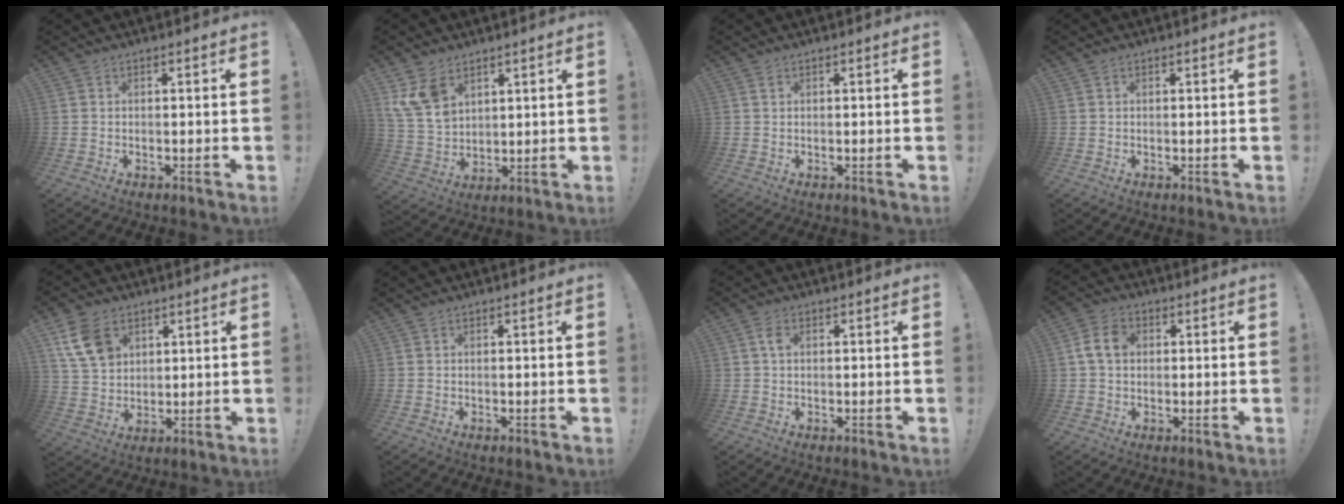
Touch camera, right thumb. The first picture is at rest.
{"total": 10.2, "force": [6.0, 6.6, 4.9], "torque": [-0.115, -0.025, 0.122]}
{"total": 0.8, "force": [0.4, 0.5, 0.4], "torque": [-0.006, 0.001, 0.007]}
{"total": 0.0}
{"total": 12.3, "force": [5.7, 9.0, 6.2], "torque": [-0.108, -0.014, 0.115]}
{"total": 0.0}
{"total": 2.5, "force": [0.6, 1.4, 1.9], "torque": [-0.036, 0.004, 0.009]}
{"total": 7.5, "force": [1.3, 5.5, 5.0], "torque": [-0.087, 0.013, 0.025]}